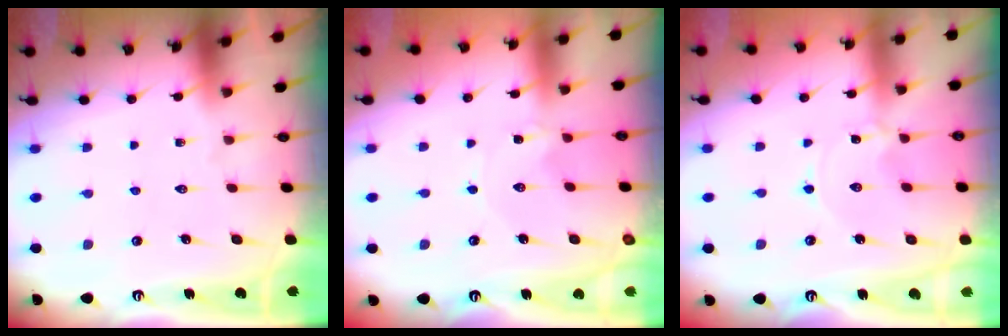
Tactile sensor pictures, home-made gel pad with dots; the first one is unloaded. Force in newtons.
{"total": 0.0}
{"total": 0.0}